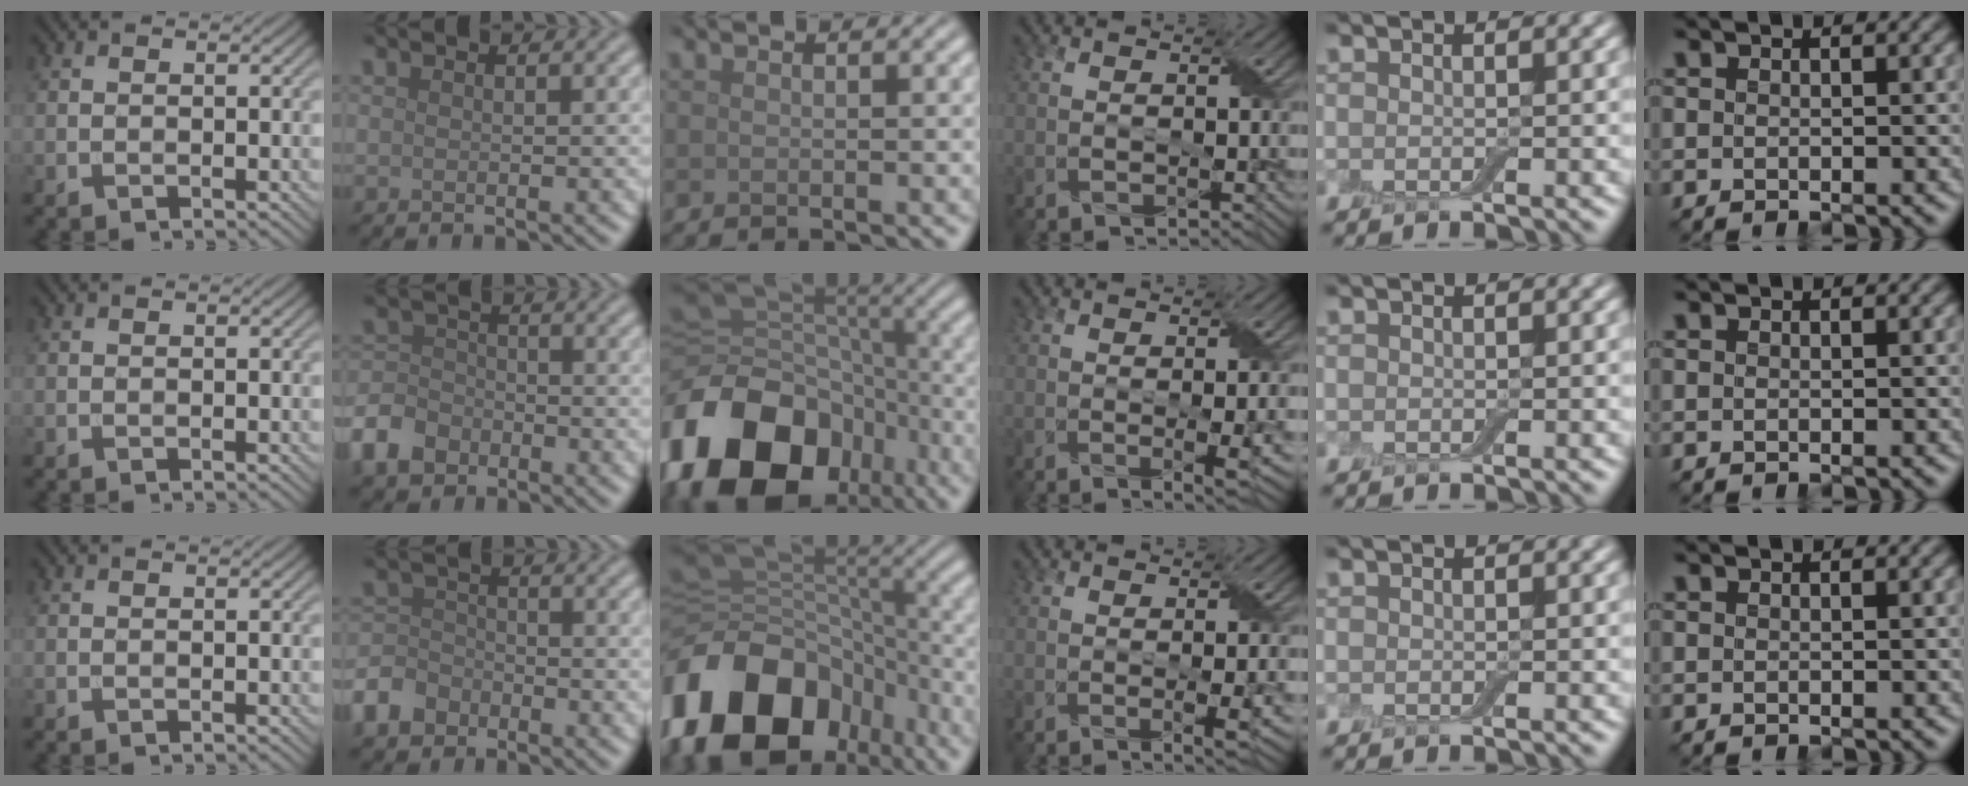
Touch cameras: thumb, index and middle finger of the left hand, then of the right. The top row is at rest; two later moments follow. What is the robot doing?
{"motion": "fold", "object": "aluminum foil"}